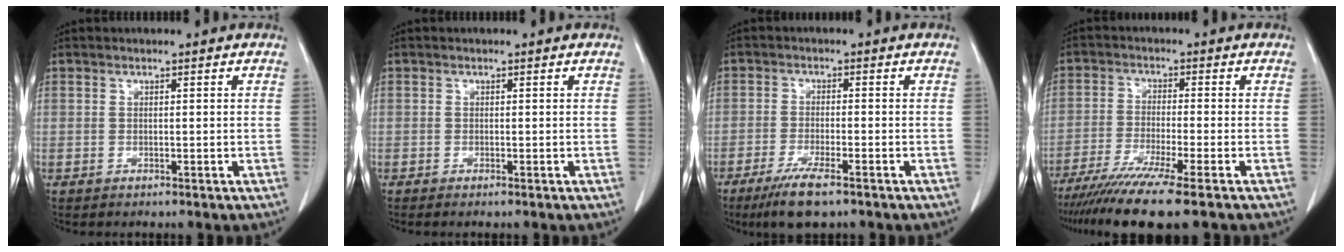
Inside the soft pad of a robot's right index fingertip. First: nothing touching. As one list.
[{"total": 0.5, "force": [-0.4, -0.1, 0.3], "torque": [-0.007, -0.001, -0.008]}, {"total": 6.9, "force": [-4.6, 0.8, 5.0], "torque": [-0.094, -0.018, -0.076]}, {"total": 11.0, "force": [-8.4, -1.0, 7.0], "torque": [-0.107, -0.030, -0.134]}]